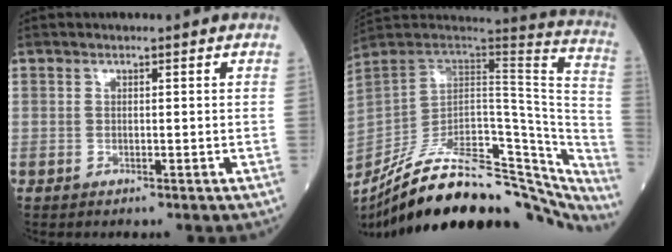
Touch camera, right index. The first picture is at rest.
{"total": 35.0, "force": [-28.3, 10.5, 17.8], "torque": [-0.230, -0.020, -0.395]}